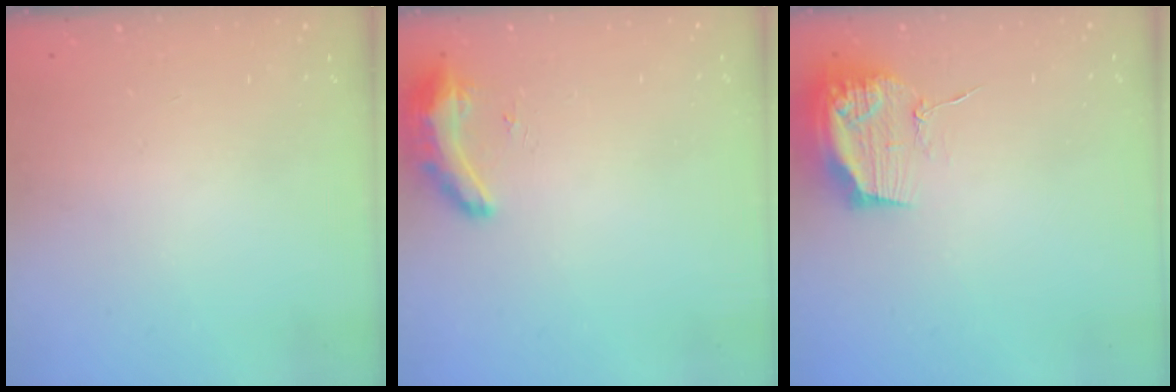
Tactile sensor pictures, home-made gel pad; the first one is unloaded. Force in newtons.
{"total": 8.4, "press": 8.3, "slide": 1.3}
{"total": 15.6, "press": 15.6, "slide": 0.1}